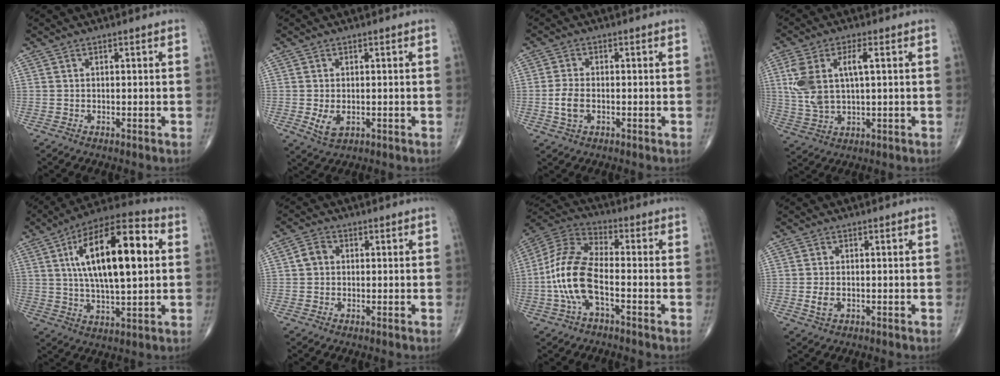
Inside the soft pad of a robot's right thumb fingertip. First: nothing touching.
{"total": 3.6, "force": [-0.6, 2.2, 2.8], "torque": [-0.052, -0.009, -0.003]}
{"total": 4.2, "force": [-0.9, 2.5, 3.3], "torque": [-0.070, 0.005, -0.018]}
{"total": 10.7, "force": [2.3, 4.7, 9.4], "torque": [-0.210, 0.006, 0.052]}
{"total": 21.2, "force": [4.1, 8.0, 19.2], "torque": [-0.305, 0.013, 0.061]}
{"total": 3.0, "force": [0.2, 2.6, 1.5], "torque": [-0.021, 0.008, -0.002]}
{"total": 13.3, "force": [-3.3, 5.7, 11.6], "torque": [-0.253, 0.034, -0.070]}
{"total": 2.6, "force": [-0.5, 1.6, 2.0], "torque": [-0.040, -0.002, -0.007]}